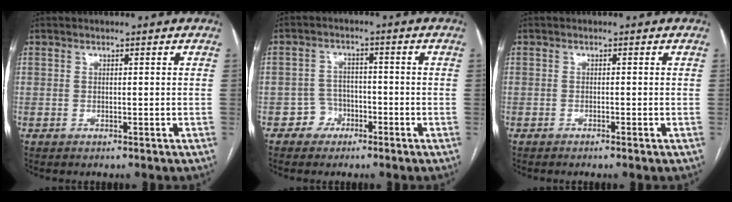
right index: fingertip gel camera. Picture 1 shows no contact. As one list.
[{"total": 3.6, "force": [-1.9, 3.0, 0.1], "torque": [0.006, 0.016, -0.035]}, {"total": 0.7, "force": [-0.5, -0.2, 0.4], "torque": [-0.009, 0.001, -0.009]}]